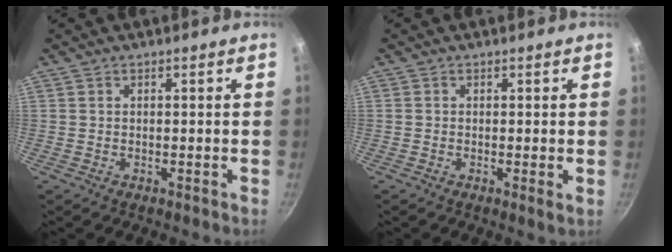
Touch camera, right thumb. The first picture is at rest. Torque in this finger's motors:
{"motor_torque": [-0.65, 0.42, 0.07, -0.14, 0.02]}